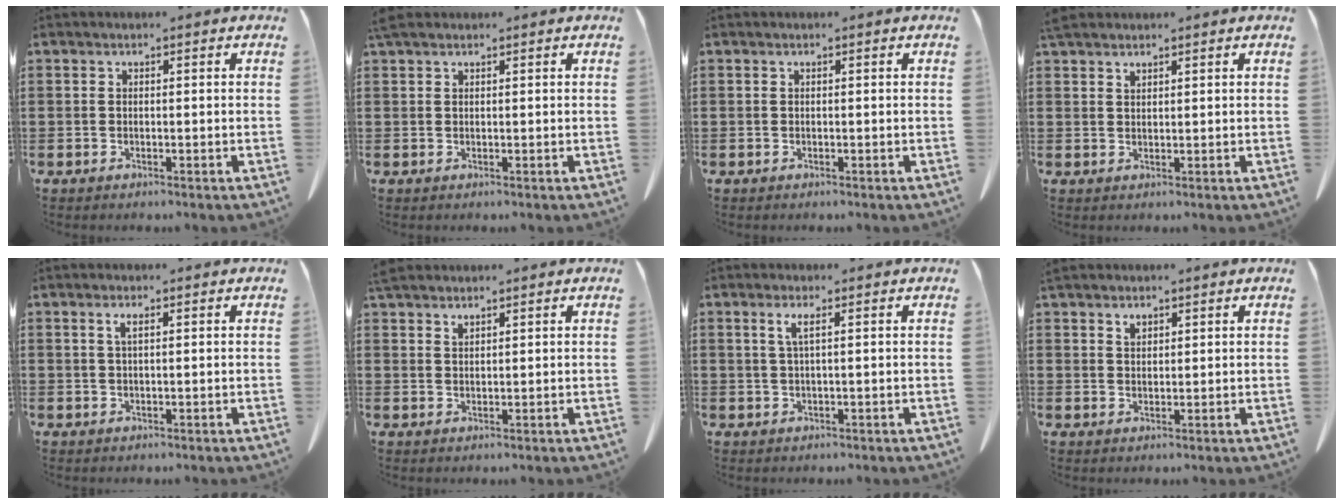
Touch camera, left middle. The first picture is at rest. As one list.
[{"total": 1.2, "force": [1.0, 0.3, 0.6], "torque": [-0.014, 0.001, 0.019]}, {"total": 0.0}, {"total": 1.5, "force": [1.4, 0.3, 0.4], "torque": [-0.011, -0.001, 0.028]}, {"total": 1.6, "force": [0.6, 0.3, 1.5], "torque": [-0.030, 0.002, 0.009]}, {"total": 1.8, "force": [1.7, 0.4, 0.6], "torque": [-0.015, 0.000, 0.033]}, {"total": 2.0, "force": [0.6, 0.2, 1.9], "torque": [-0.039, 0.001, 0.010]}, {"total": 1.6, "force": [1.4, 0.7, 0.6], "torque": [-0.006, -0.003, 0.025]}]